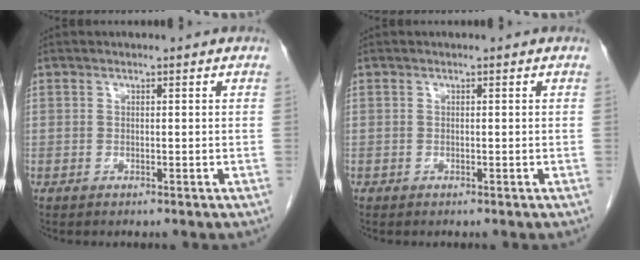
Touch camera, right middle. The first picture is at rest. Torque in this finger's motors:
{"motor_torque": [0.08, 0.16, -0.09, 0.00]}